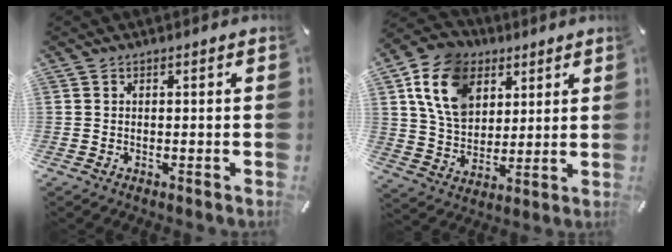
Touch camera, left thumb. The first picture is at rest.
{"total": 14.0, "force": [6.3, 10.7, 6.4], "torque": [-0.152, -0.015, 0.121]}